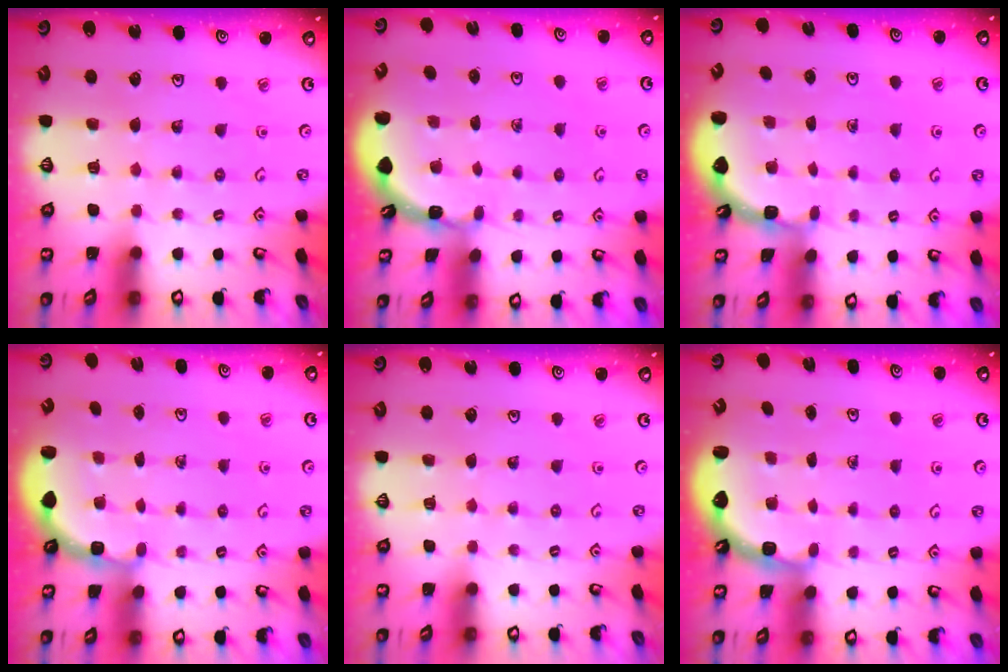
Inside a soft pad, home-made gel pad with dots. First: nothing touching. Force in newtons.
{"total": 1.8, "press": 1.8, "slide": 0.1}
{"total": 1.4, "press": 1.4, "slide": 0.1}
{"total": 2.7, "press": 2.3, "slide": 1.4}
{"total": 0.0}
{"total": 2.6, "press": 2.2, "slide": 1.4}